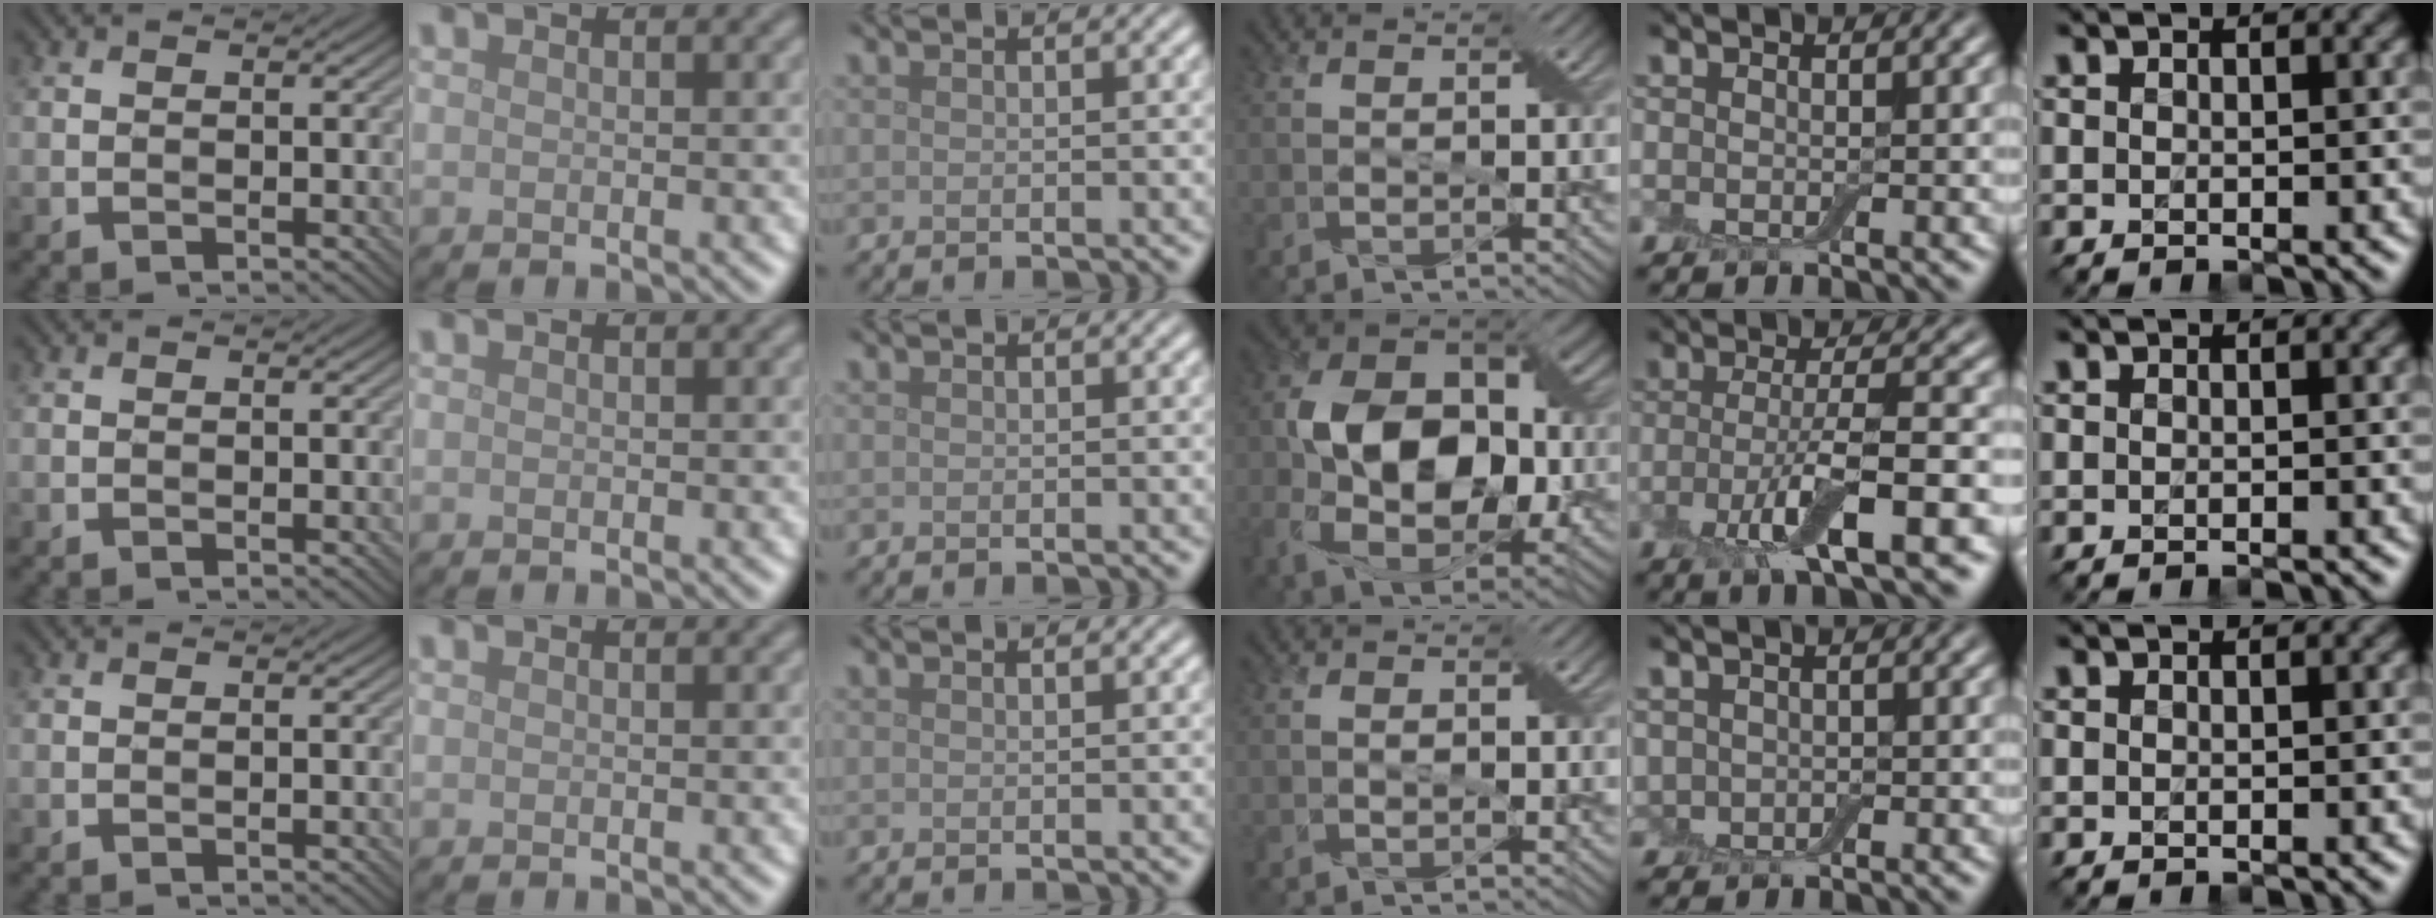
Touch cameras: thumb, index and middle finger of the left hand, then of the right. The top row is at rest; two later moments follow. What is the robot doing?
{"motion": "insert", "object": "backpack"}